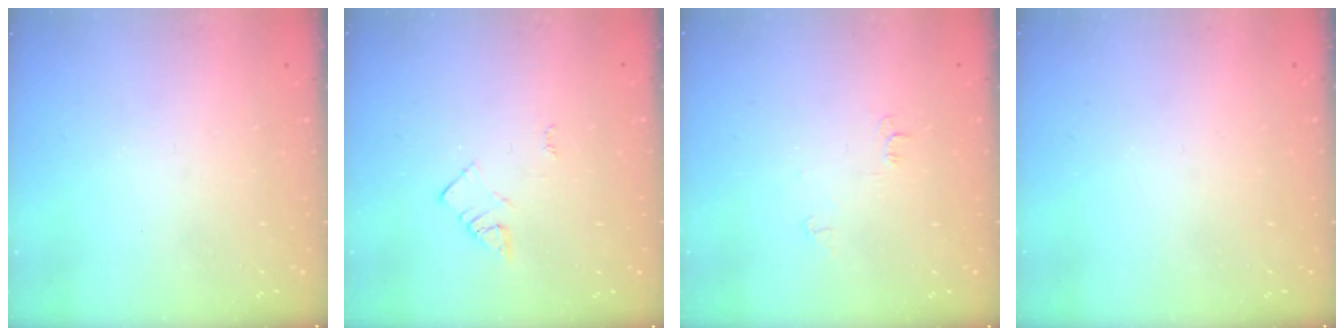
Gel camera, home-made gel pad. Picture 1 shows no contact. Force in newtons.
{"total": 2.3, "press": 2.3, "slide": 0.3}
{"total": 4.3, "press": 4.2, "slide": 0.6}
{"total": 0.0}